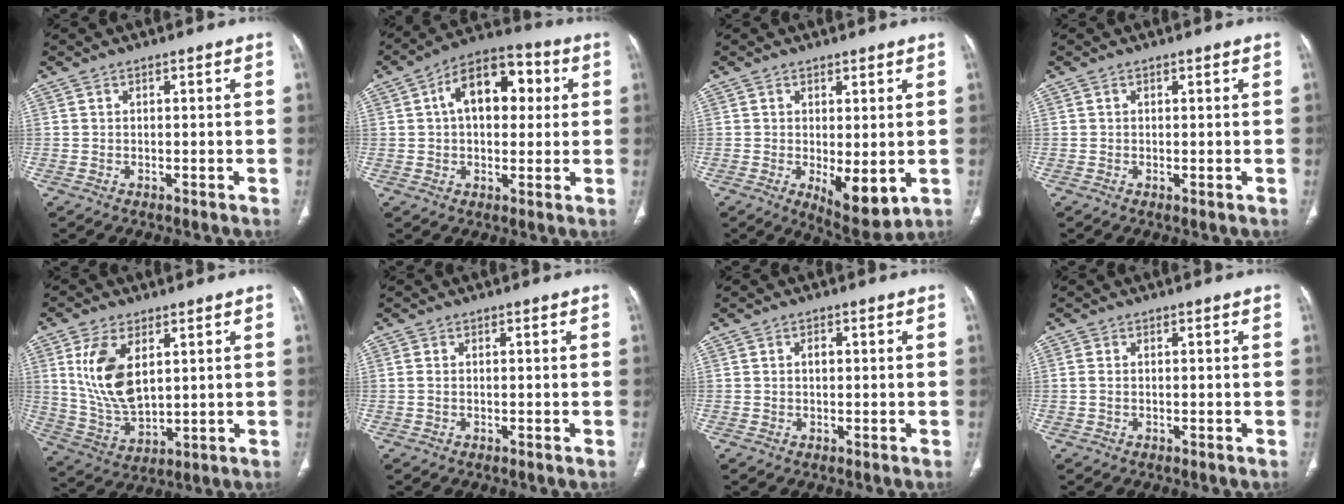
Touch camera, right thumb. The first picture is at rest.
{"total": 13.8, "force": [3.0, 8.3, 10.6], "torque": [-0.136, 0.024, 0.039]}
{"total": 7.8, "force": [-1.3, 3.2, 7.0], "torque": [-0.097, -0.024, -0.007]}
{"total": 0.0}
{"total": 12.9, "force": [4.0, 6.9, 10.1], "torque": [-0.198, -0.019, 0.089]}
{"total": 1.1, "force": [0.0, 0.6, 1.0], "torque": [-0.029, 0.002, 0.001]}
{"total": 1.3, "force": [0.2, 0.8, 1.0], "torque": [-0.017, 0.004, 0.003]}
{"total": 1.4, "force": [0.0, 0.7, 1.1], "torque": [-0.034, 0.001, 0.000]}